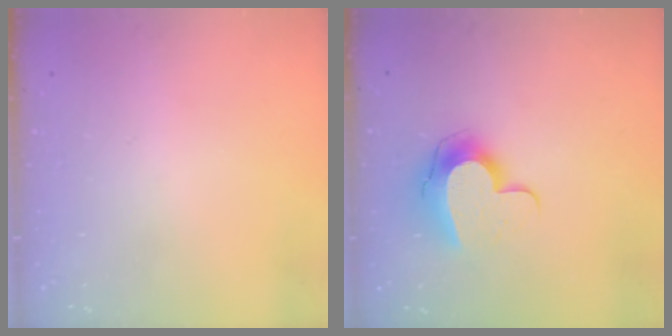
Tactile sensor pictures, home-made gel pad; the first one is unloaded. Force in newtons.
{"total": 10.9, "press": 10.9, "slide": 1.1}